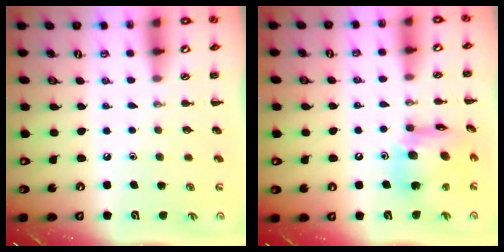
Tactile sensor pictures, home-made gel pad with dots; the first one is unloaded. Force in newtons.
{"total": 15.1, "press": 14.9, "slide": 2.7}